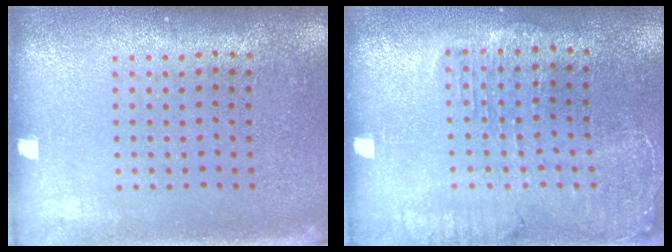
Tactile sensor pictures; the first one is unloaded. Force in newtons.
{"total": 1.7, "press": 1.6, "slide": 0.5}